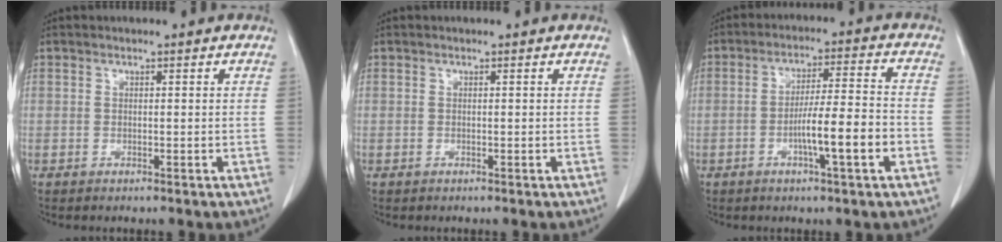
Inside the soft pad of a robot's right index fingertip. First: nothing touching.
{"total": 0.0}
{"total": 9.0, "force": [-3.2, 0.1, 8.5], "torque": [-0.141, 0.005, -0.054]}